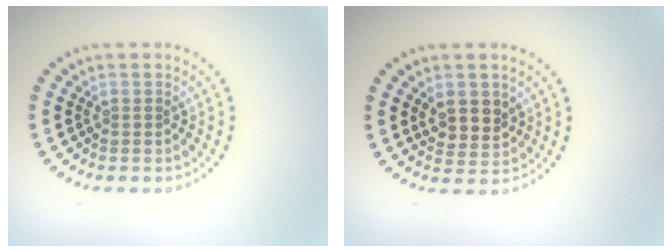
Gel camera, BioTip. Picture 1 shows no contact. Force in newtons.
{"total": 2.7, "press": 2.5, "slide": 1.0}